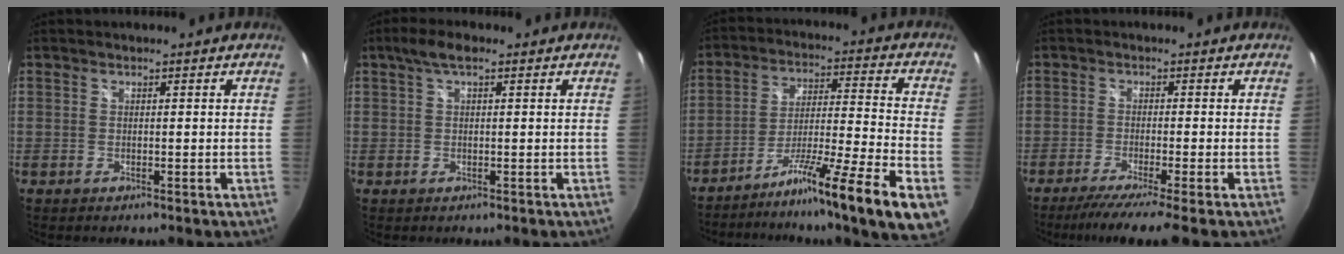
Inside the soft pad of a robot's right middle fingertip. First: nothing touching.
{"total": 3.7, "force": [1.9, 1.2, 2.9], "torque": [-0.054, 0.012, 0.030]}
{"total": 19.6, "force": [-12.1, -0.4, 15.5], "torque": [-0.217, -0.036, -0.188]}
{"total": 6.1, "force": [-4.8, -1.2, 3.6], "torque": [-0.078, -0.021, -0.081]}